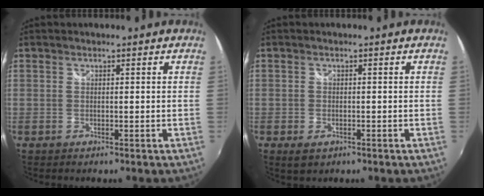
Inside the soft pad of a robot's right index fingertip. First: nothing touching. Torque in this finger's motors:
{"motor_torque": [0.16, -0.14, 0.10, 0.01]}